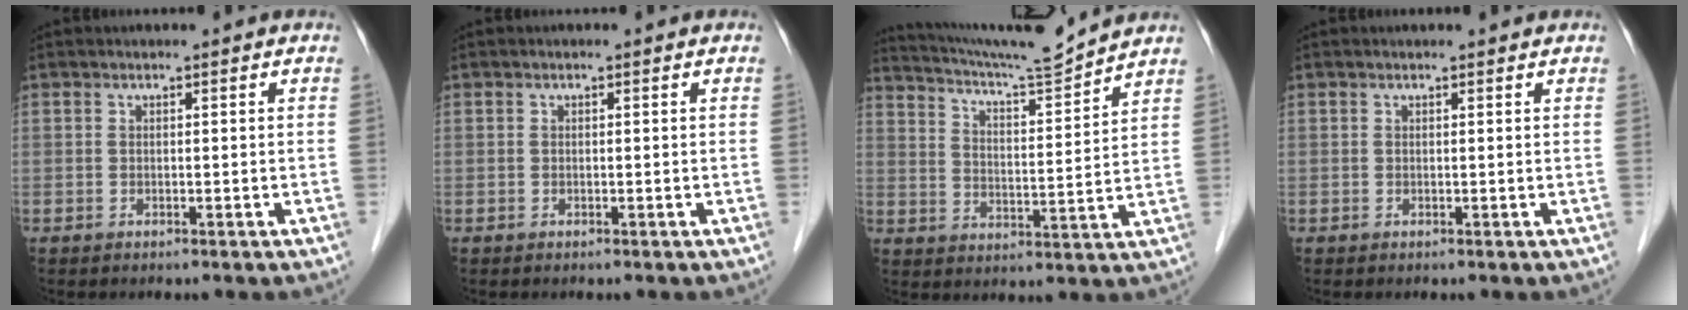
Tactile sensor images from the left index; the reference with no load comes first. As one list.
[{"total": 0.0}, {"total": 11.7, "force": [11.2, -2.0, 2.7], "torque": [-0.059, -0.023, 0.187]}, {"total": 1.2, "force": [1.2, 0.1, 0.4], "torque": [-0.008, 0.008, 0.014]}]